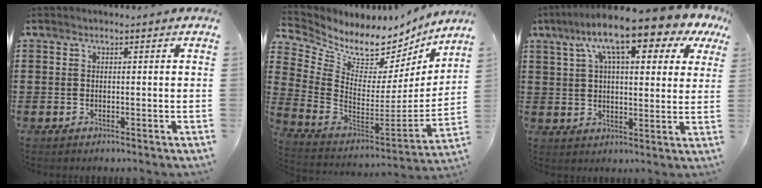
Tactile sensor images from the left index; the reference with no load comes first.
{"total": 6.4, "force": [5.6, 2.8, 1.4], "torque": [-0.060, -0.058, 0.096]}
{"total": 12.2, "force": [7.4, 3.1, 9.2], "torque": [-0.176, -0.016, 0.121]}